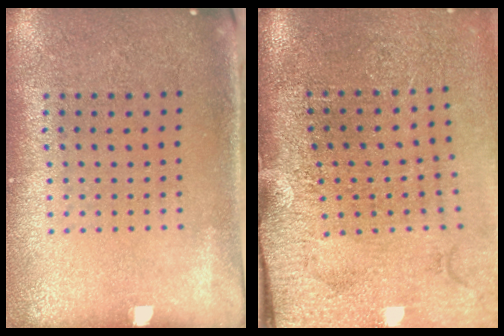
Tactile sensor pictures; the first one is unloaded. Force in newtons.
{"total": 4.5, "press": 3.5, "slide": 2.9}